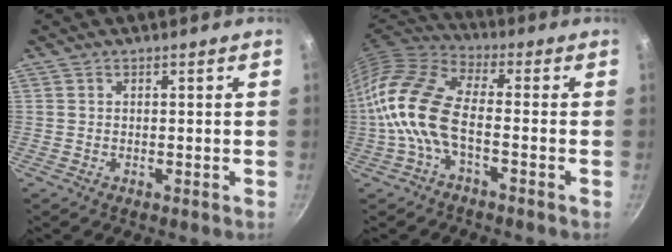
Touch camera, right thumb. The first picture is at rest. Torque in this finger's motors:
{"motor_torque": [0.81, 0.61, 1.98, -0.45, 0.60]}